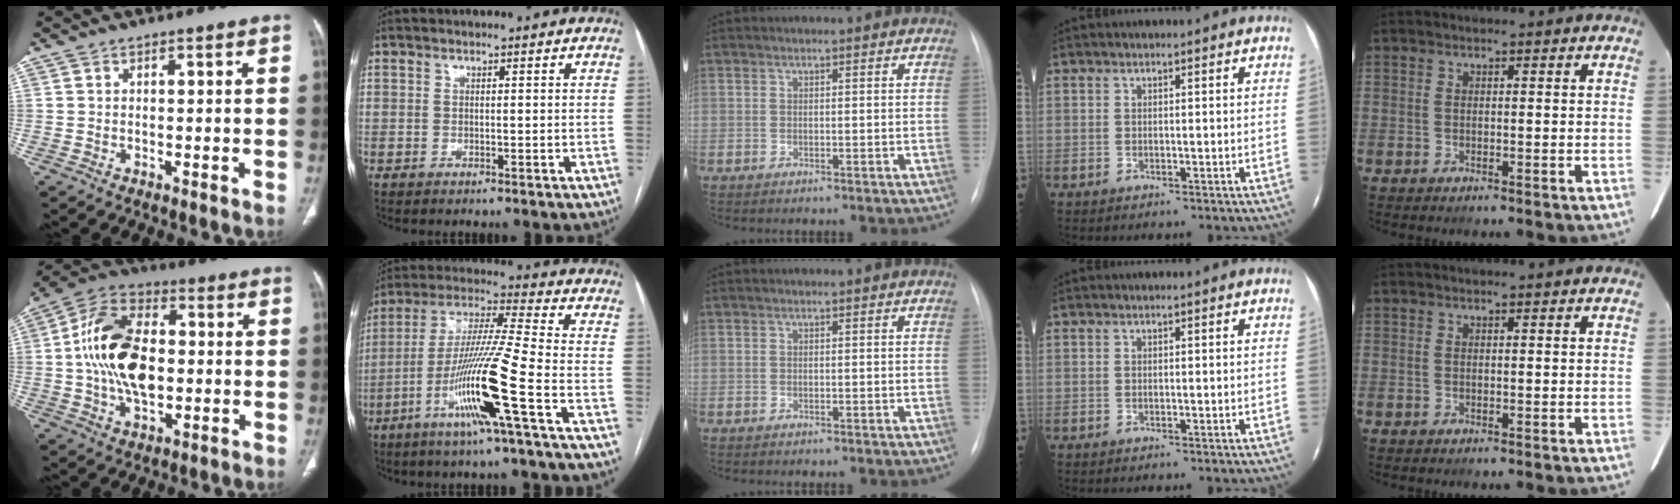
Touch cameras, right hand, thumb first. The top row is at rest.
{"thumb": {"total": 17.4, "force": [-0.1, 10.4, 14.0], "torque": [-0.250, 0.022, -0.005]}, "index": {"total": 15.2, "force": [-6.2, -1.7, 13.8], "torque": [-0.277, -0.014, -0.118]}}